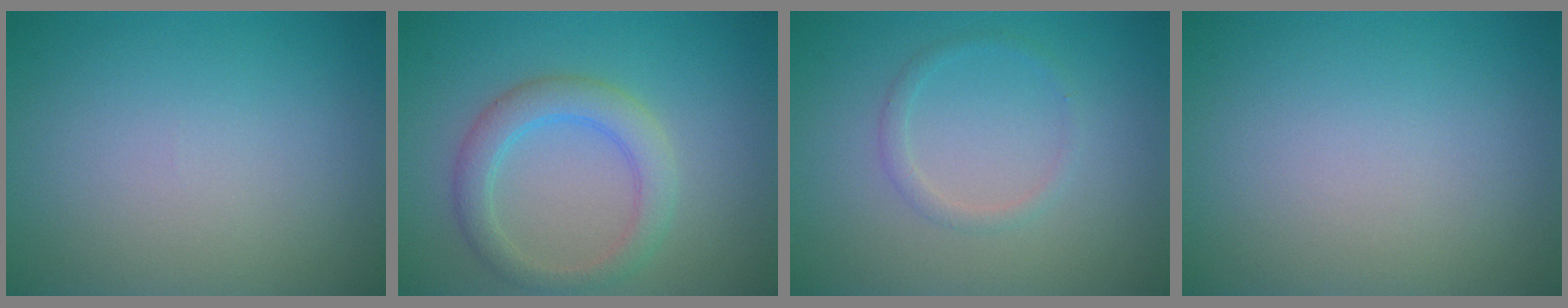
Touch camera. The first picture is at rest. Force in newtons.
{"total": 3.5, "press": 3.5, "slide": 0.2}
{"total": 1.2, "press": 1.2, "slide": 0.0}
{"total": 0.0}